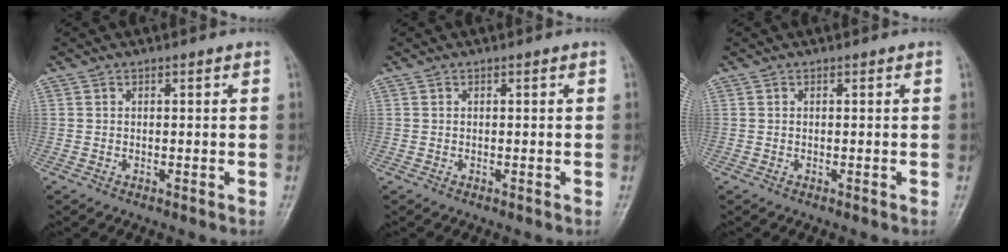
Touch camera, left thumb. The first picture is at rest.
{"total": 0.0}
{"total": 0.0}